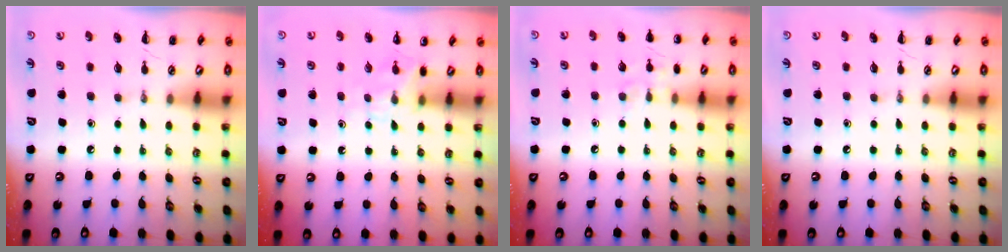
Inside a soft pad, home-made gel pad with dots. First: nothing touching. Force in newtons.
{"total": 4.8, "press": 4.6, "slide": 1.5}
{"total": 6.5, "press": 6.2, "slide": 2.1}
{"total": 0.0}